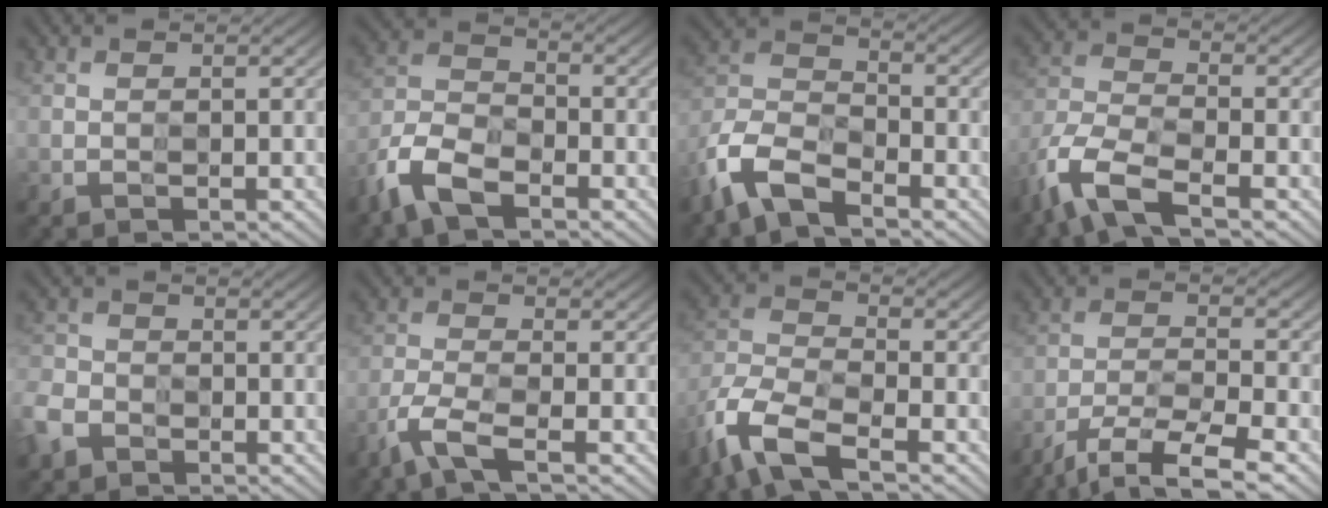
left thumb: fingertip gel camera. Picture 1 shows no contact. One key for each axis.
{"total": 8.8, "fx": -6.3, "fy": 4.1, "fz": 4.7, "tx": -0.102, "ty": -0.010, "tz": -0.135}
{"total": 10.1, "fx": -7.2, "fy": 4.5, "fz": 5.5, "tx": -0.117, "ty": -0.011, "tz": -0.157}
{"total": 9.2, "fx": -6.7, "fy": 3.1, "fz": 5.6, "tx": -0.129, "ty": -0.014, "tz": -0.146}
{"total": 5.2, "fx": -3.5, "fy": 3.5, "fz": 1.6, "tx": -0.044, "ty": -0.009, "tz": -0.082}
{"total": 4.9, "fx": -4.0, "fy": 0.7, "fz": 2.8, "tx": -0.068, "ty": -0.005, "tz": -0.090}
{"total": 10.3, "fx": -7.3, "fy": 3.8, "fz": 6.1, "tx": -0.141, "ty": -0.013, "tz": -0.160}
{"total": 7.7, "fx": -6.8, "fy": 0.9, "fz": 3.5, "tx": -0.070, "ty": -0.006, "tz": -0.125}